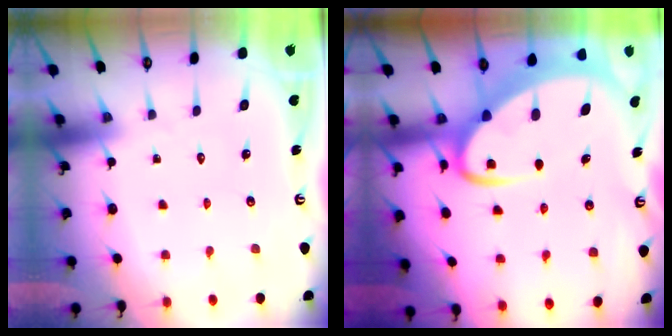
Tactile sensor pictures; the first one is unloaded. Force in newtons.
{"total": 8.0, "press": 7.9, "slide": 1.0}